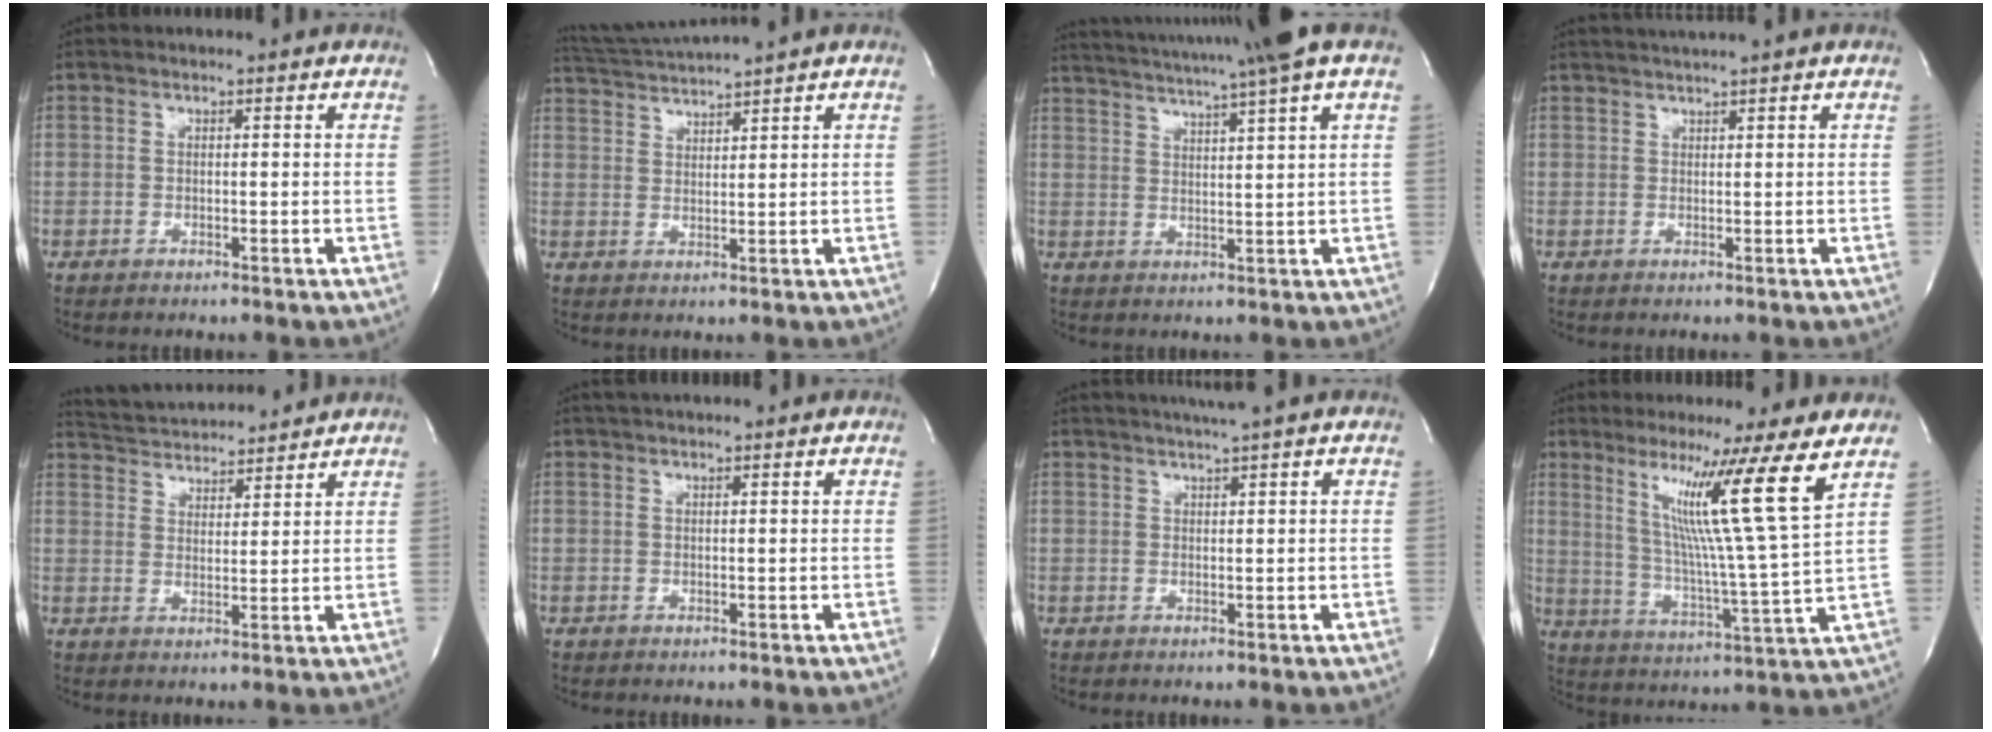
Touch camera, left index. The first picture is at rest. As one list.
[{"total": 5.8, "force": [5.3, -2.0, 1.4], "torque": [-0.034, 0.001, 0.105]}, {"total": 14.7, "force": [12.1, -2.3, 8.0], "torque": [-0.143, -0.015, 0.165]}, {"total": 2.7, "force": [2.3, -1.1, 0.9], "torque": [-0.011, 0.006, 0.046]}, {"total": 10.7, "force": [10.3, 1.4, 2.7], "torque": [-0.054, 0.015, 0.162]}, {"total": 3.1, "force": [2.7, -0.3, 1.4], "torque": [-0.022, 0.021, 0.040]}, {"total": 3.4, "force": [2.7, -0.9, 1.9], "torque": [-0.030, 0.005, 0.047]}, {"total": 13.7, "force": [7.2, -3.7, 11.1], "torque": [-0.178, -0.034, 0.117]}]